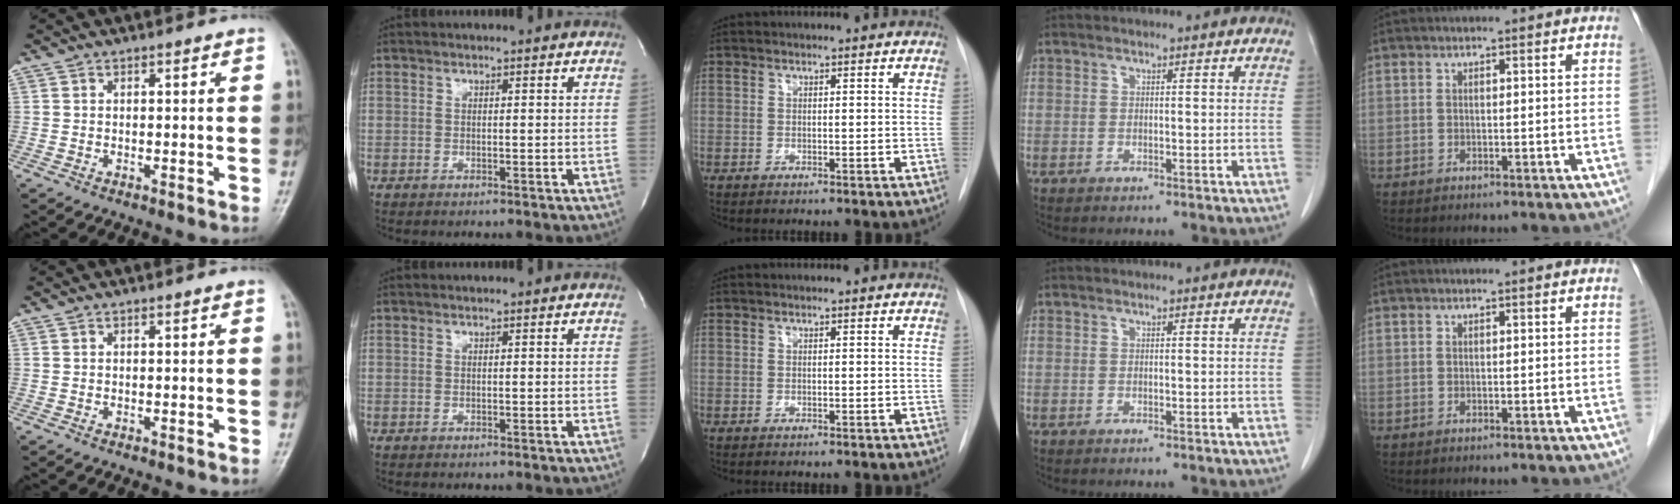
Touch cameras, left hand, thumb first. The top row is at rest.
{}